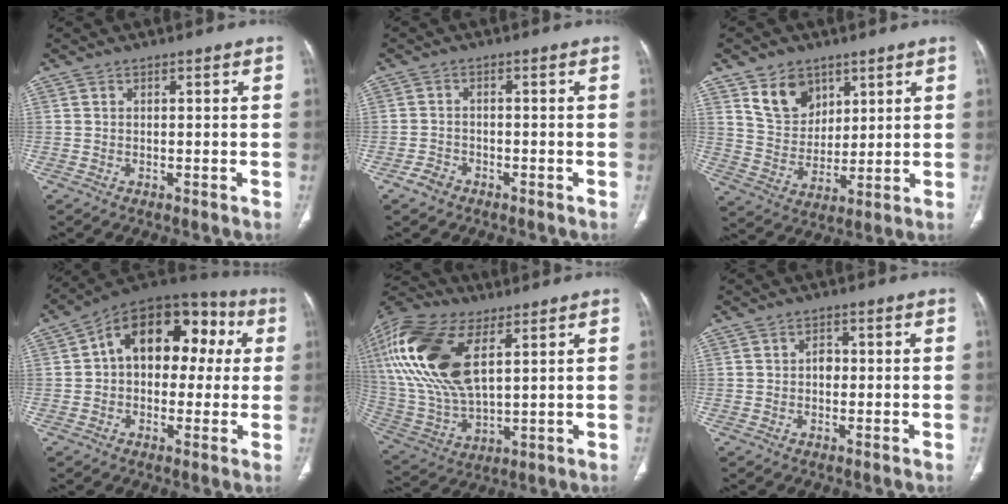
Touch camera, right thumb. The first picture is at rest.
{"total": 2.6, "force": [-1.8, 1.7, 0.7], "torque": [-0.017, 0.013, -0.030]}
{"total": 10.0, "force": [5.6, 7.2, 4.1], "torque": [-0.046, -0.036, 0.113]}
{"total": 18.4, "force": [3.4, 12.0, 13.6], "torque": [-0.150, 0.047, 0.039]}
{"total": 24.3, "force": [8.6, 12.0, 19.2], "torque": [-0.418, -0.011, 0.164]}
{"total": 1.9, "force": [0.0, 1.5, 1.2], "torque": [-0.010, 0.005, -0.004]}